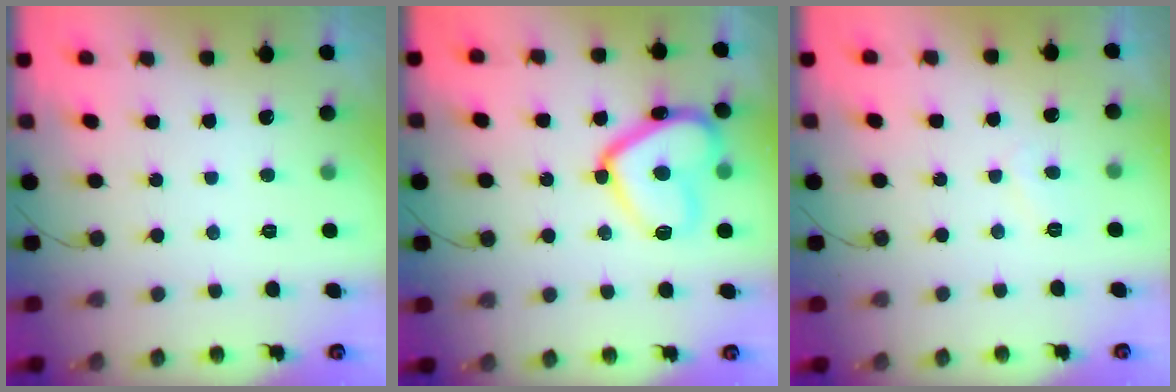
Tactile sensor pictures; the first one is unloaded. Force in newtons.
{"total": 16.0, "press": 16.0, "slide": 1.4}
{"total": 3.0, "press": 2.9, "slide": 0.3}